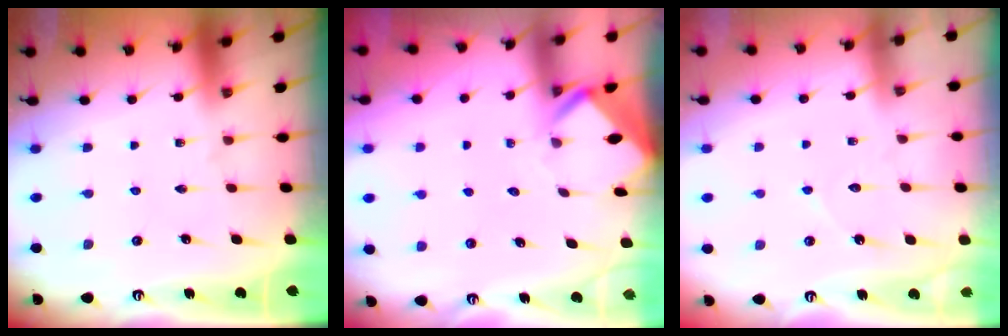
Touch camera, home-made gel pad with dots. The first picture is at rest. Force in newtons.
{"total": 2.7, "press": 2.7, "slide": 0.2}
{"total": 4.5, "press": 4.5, "slide": 0.4}